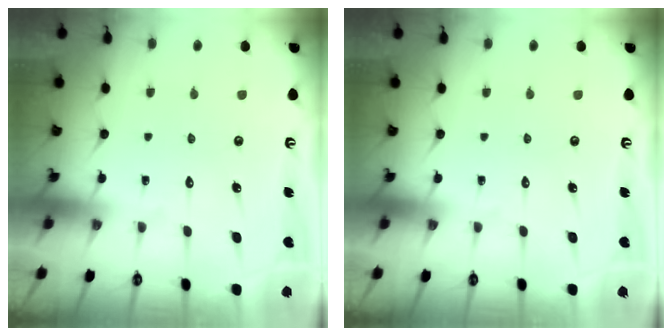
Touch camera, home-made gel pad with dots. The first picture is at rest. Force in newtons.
{"total": 0.0}